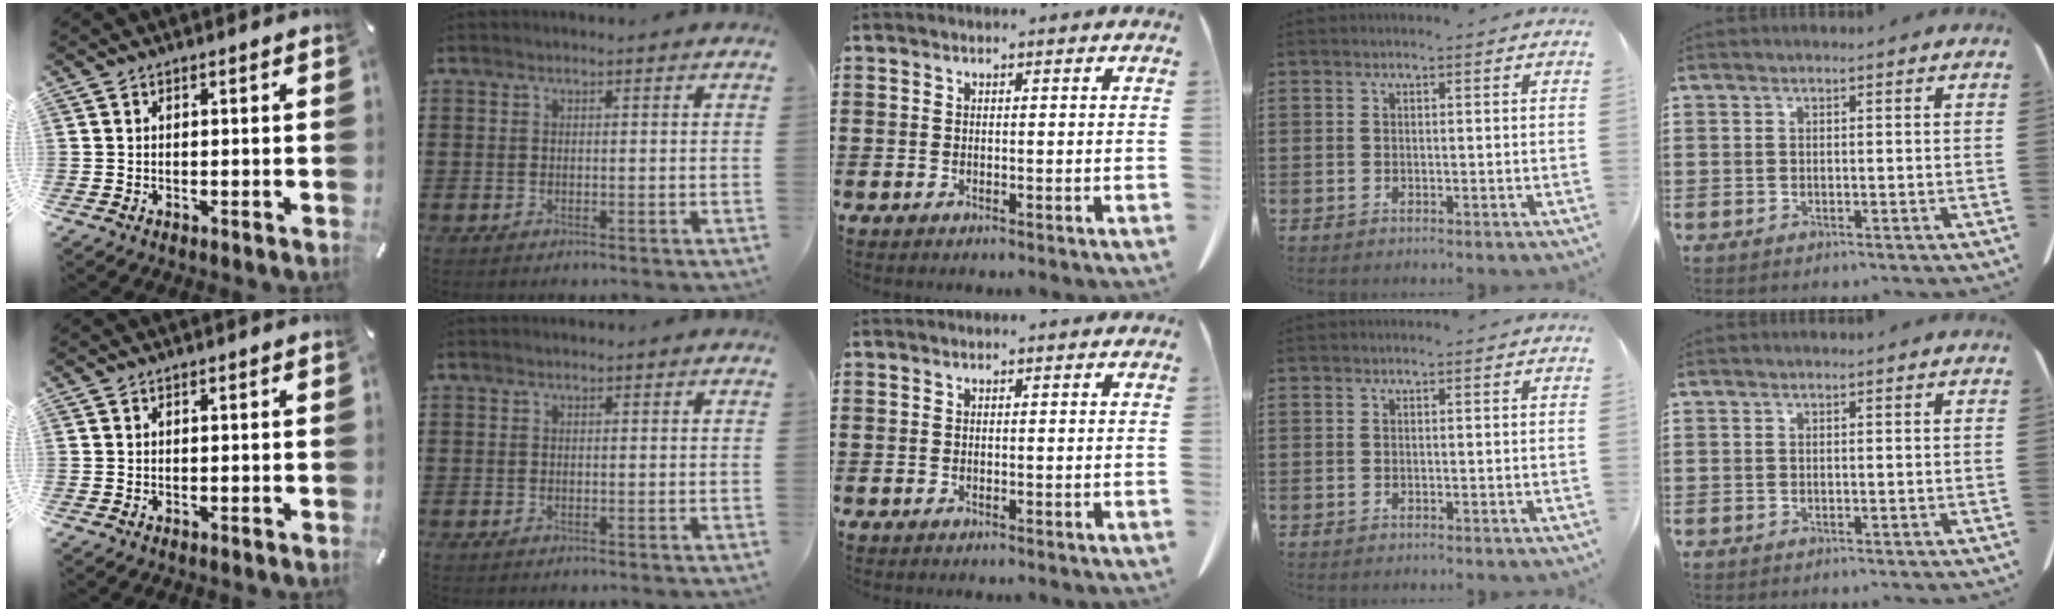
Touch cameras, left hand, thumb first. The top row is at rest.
{}